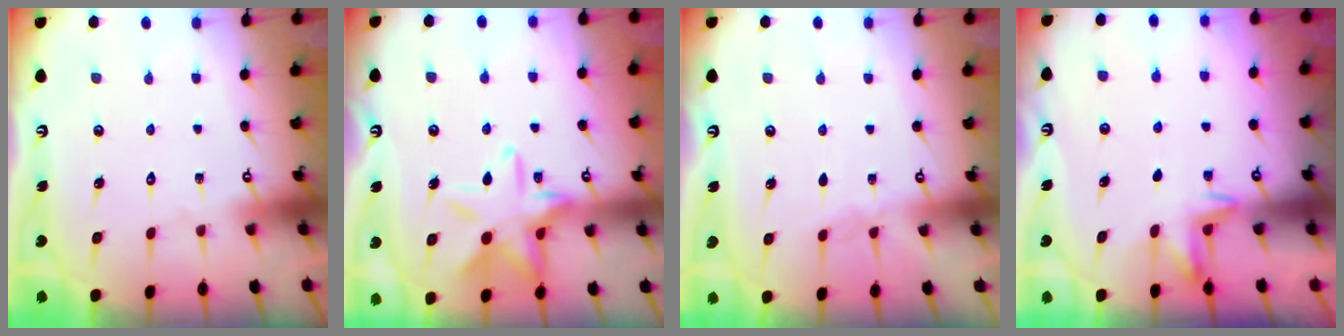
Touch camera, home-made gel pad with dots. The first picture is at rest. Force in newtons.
{"total": 14.5, "press": 14.4, "slide": 1.0}
{"total": 5.2, "press": 4.4, "slide": 2.9}
{"total": 4.6, "press": 4.6, "slide": 0.6}